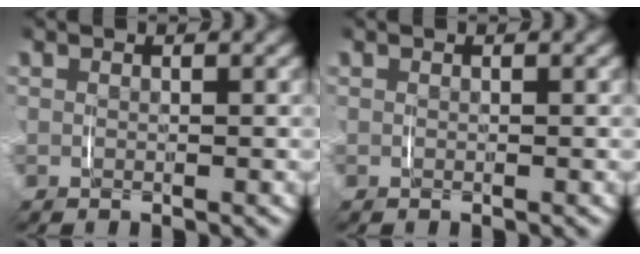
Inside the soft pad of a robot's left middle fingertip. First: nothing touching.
{"total": 0.0}